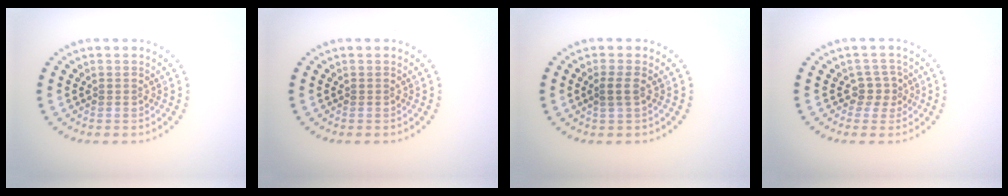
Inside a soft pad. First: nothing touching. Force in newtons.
{"total": 0.0}
{"total": 1.2, "press": 1.1, "slide": 0.5}
{"total": 2.0, "press": 1.4, "slide": 1.4}